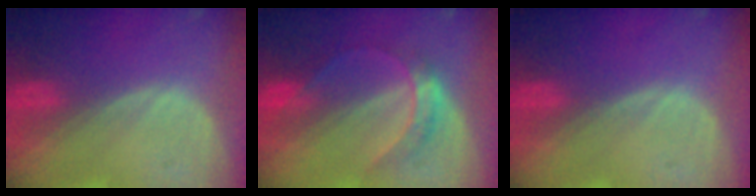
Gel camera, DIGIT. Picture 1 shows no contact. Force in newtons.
{"total": 5.0, "press": 4.9, "slide": 1.2}
{"total": 0.0}